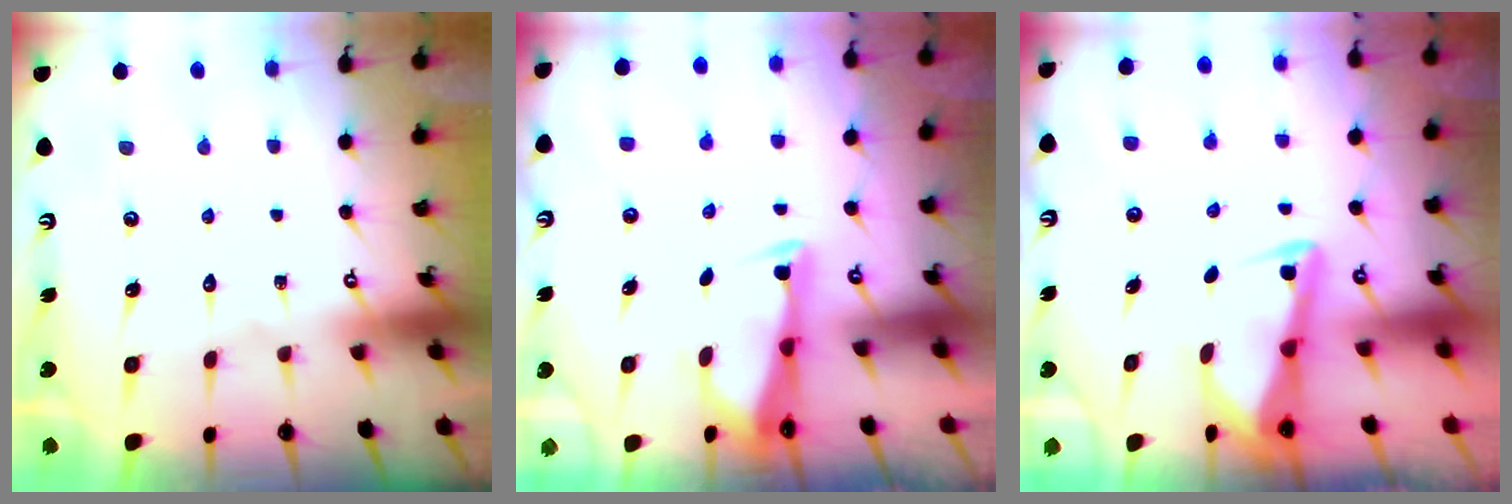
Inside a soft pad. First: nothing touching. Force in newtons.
{"total": 3.1, "press": 3.0, "slide": 0.7}
{"total": 2.9, "press": 2.8, "slide": 0.4}